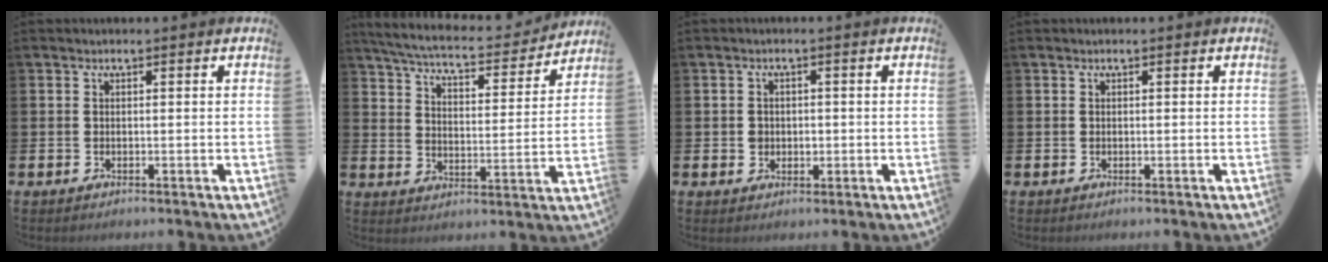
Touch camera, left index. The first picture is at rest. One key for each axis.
{"total": 6.2, "fx": 5.9, "fy": 0.8, "fz": 1.8, "tx": -0.066, "ty": -0.043, "tz": 0.097}
{"total": 1.7, "fx": 0.2, "fy": 1.6, "fz": 0.5, "tx": -0.003, "ty": 0.006, "tz": -0.002}
{"total": 0.0}